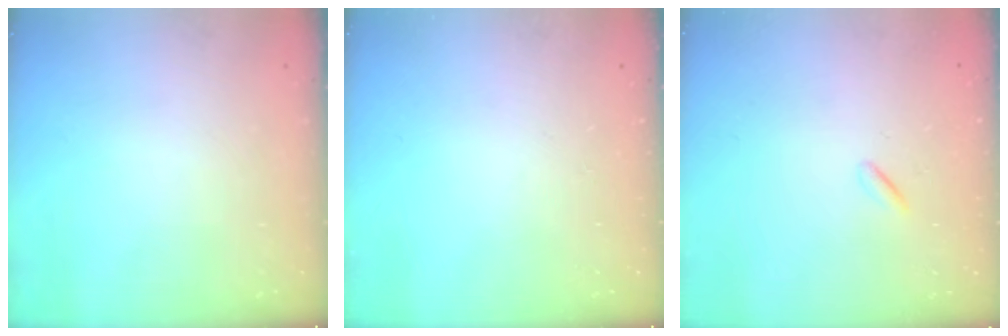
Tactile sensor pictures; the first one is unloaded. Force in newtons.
{"total": 0.0}
{"total": 0.0}